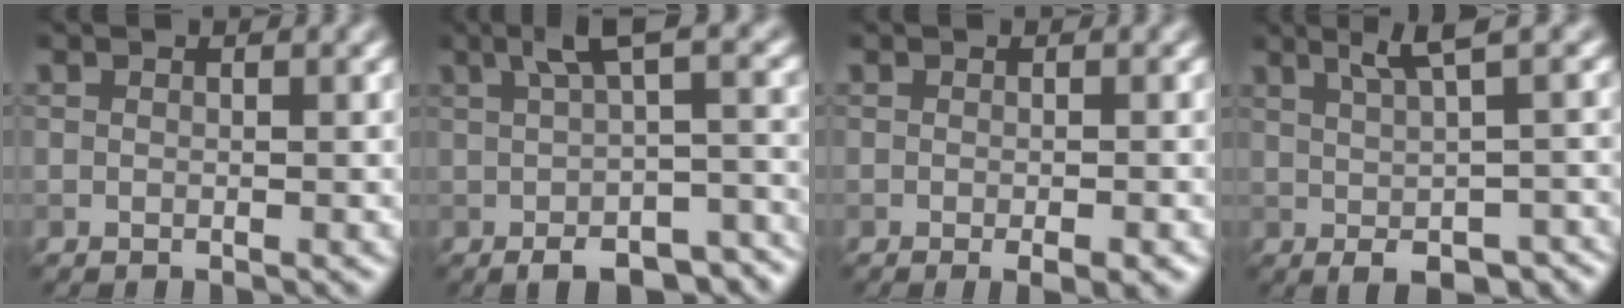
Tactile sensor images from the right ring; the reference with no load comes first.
{"total": 7.5, "force": [-1.4, 2.6, 6.9], "torque": [-0.091, -0.001, -0.014]}
{"total": 2.3, "force": [-1.0, 0.4, 2.0], "torque": [-0.022, -0.005, -0.012]}
{"total": 5.6, "force": [0.8, 1.7, 5.3], "torque": [-0.065, 0.002, 0.016]}